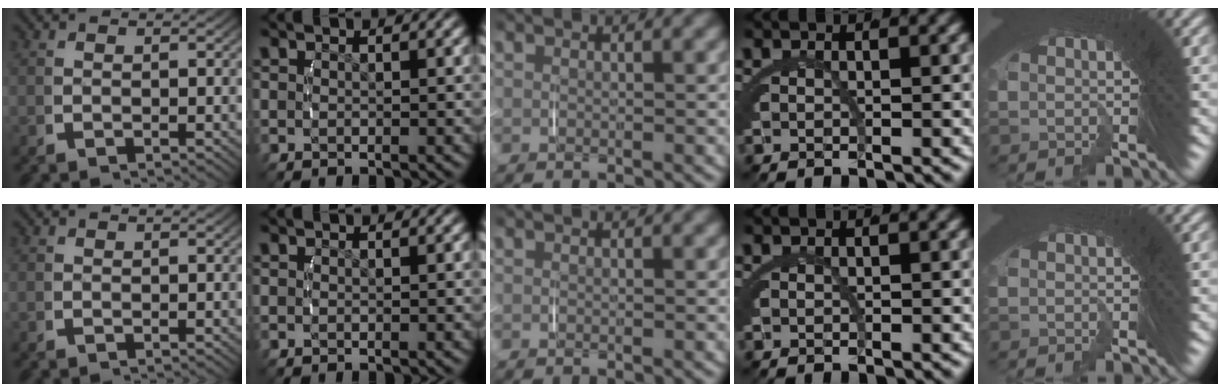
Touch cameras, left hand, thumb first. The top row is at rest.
{}